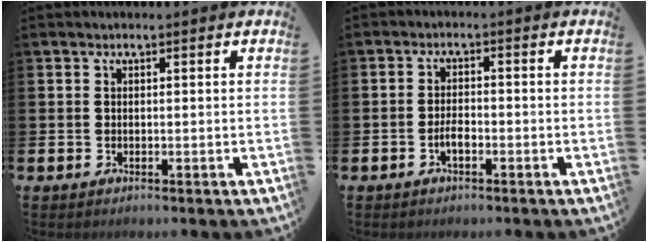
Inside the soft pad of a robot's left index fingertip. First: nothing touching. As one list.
[{"total": 2.0, "force": [-0.9, 0.8, 1.5], "torque": [-0.026, 0.002, -0.018]}]